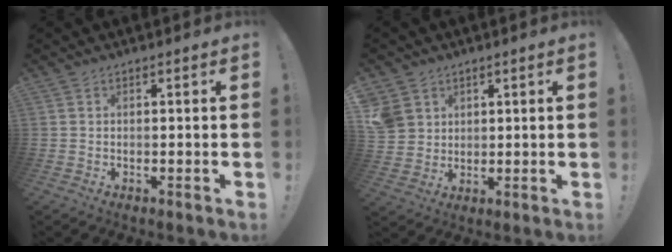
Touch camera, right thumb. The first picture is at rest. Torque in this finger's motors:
{"motor_torque": [1.58, 1.59, 0.37, 0.27, 0.05]}